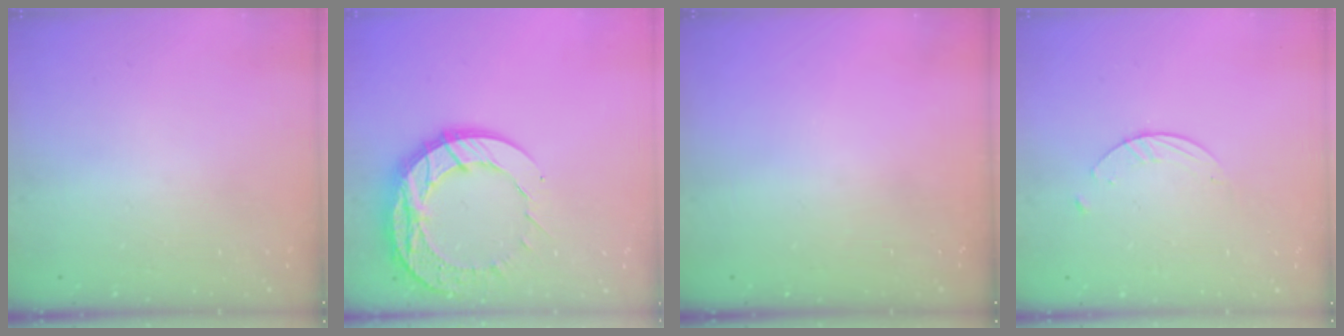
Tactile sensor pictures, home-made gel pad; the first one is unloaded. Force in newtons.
{"total": 16.1, "press": 16.1, "slide": 1.3}
{"total": 0.0}
{"total": 2.7, "press": 2.6, "slide": 0.3}